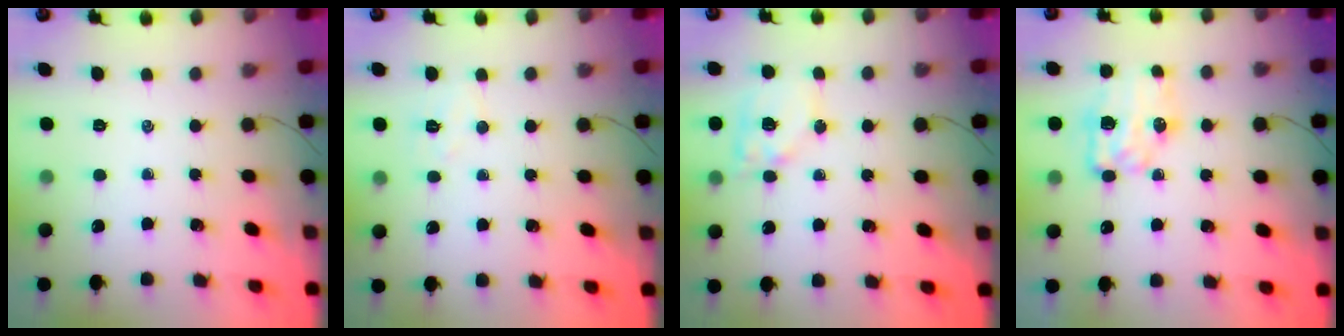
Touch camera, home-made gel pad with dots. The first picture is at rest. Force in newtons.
{"total": 4.5, "press": 4.4, "slide": 0.8}
{"total": 11.3, "press": 11.1, "slide": 1.8}
{"total": 8.0, "press": 8.0, "slide": 1.0}